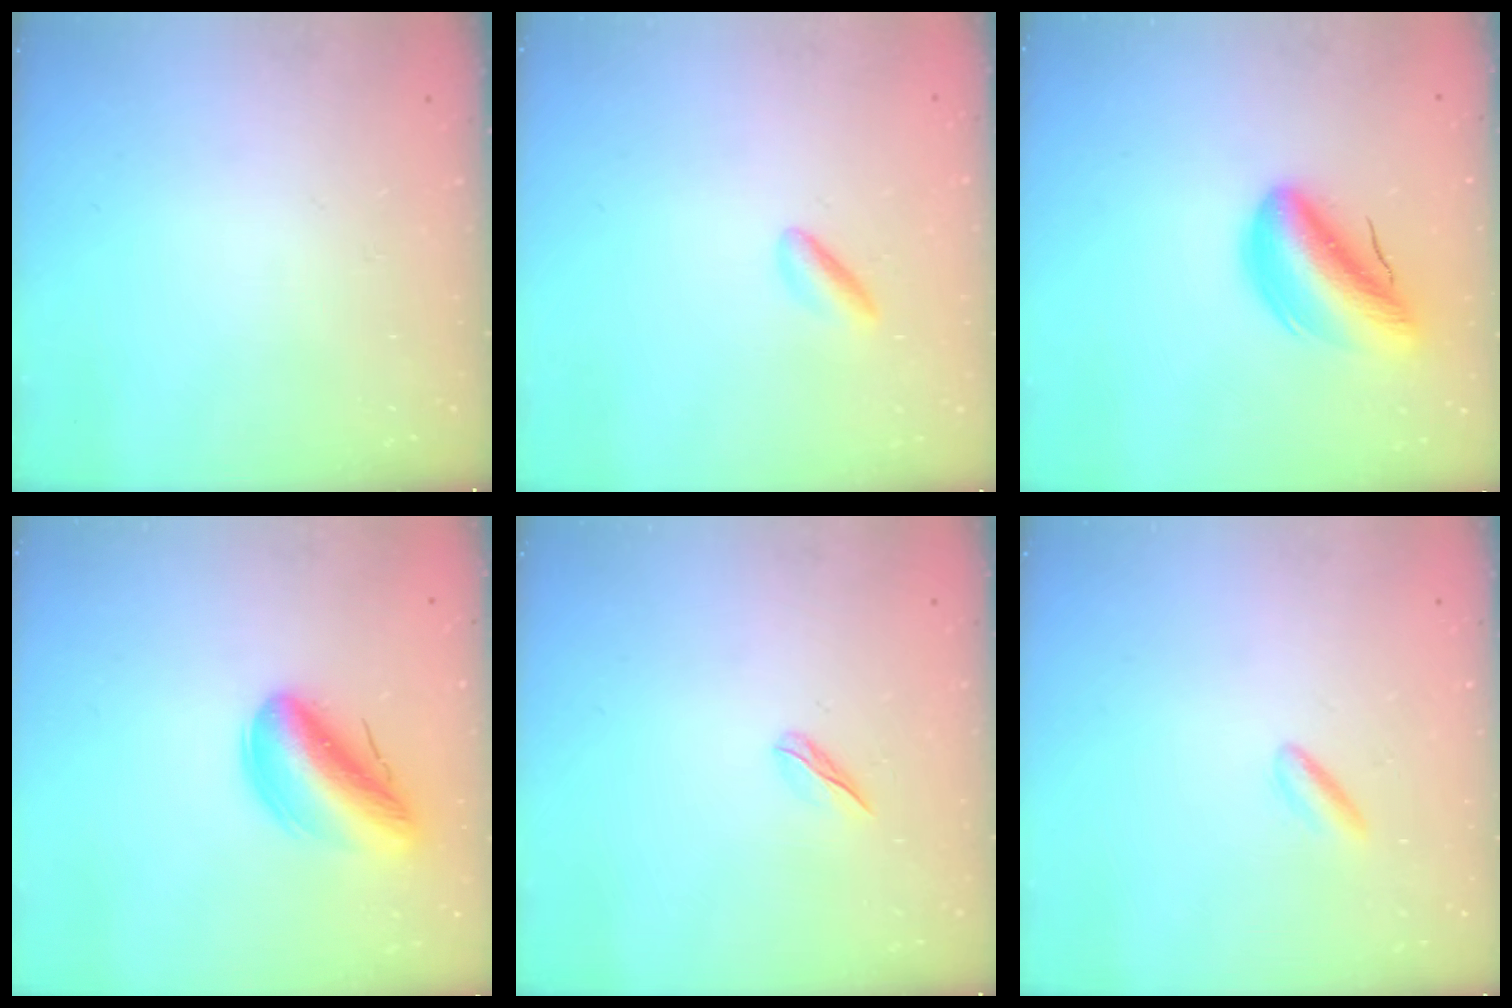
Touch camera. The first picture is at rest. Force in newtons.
{"total": 2.0, "press": 1.8, "slide": 0.8}
{"total": 10.9, "press": 10.5, "slide": 2.9}
{"total": 13.0, "press": 12.9, "slide": 1.7}
{"total": 2.6, "press": 2.5, "slide": 0.7}
{"total": 1.8, "press": 1.6, "slide": 0.8}